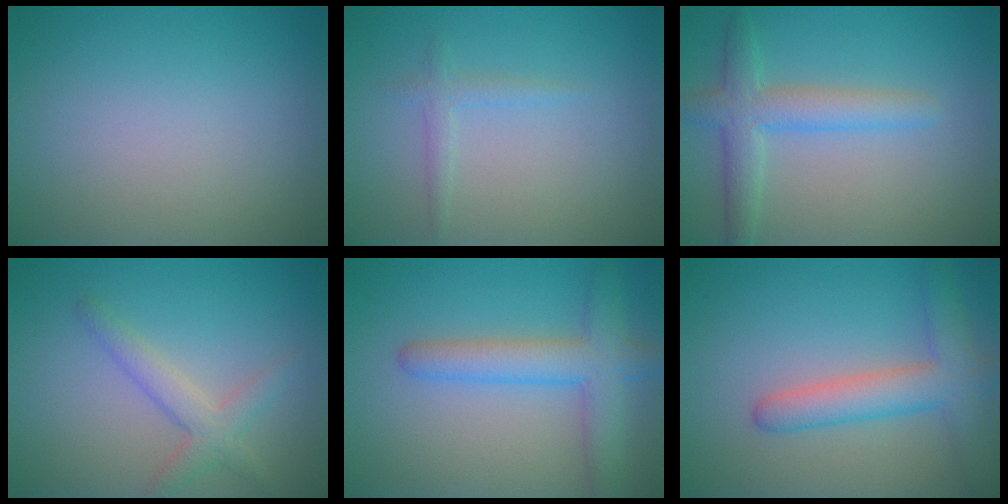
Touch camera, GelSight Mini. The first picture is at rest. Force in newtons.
{"total": 1.4, "press": 1.4, "slide": 0.1}
{"total": 3.9, "press": 3.9, "slide": 0.2}
{"total": 2.7, "press": 2.7, "slide": 0.1}
{"total": 4.7, "press": 4.7, "slide": 0.3}
{"total": 4.7, "press": 4.7, "slide": 0.2}